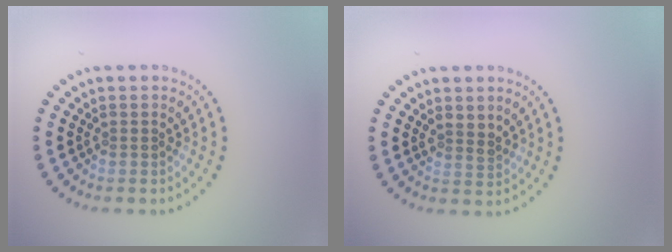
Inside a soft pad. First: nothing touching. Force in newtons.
{"total": 1.4, "press": 1.2, "slide": 0.7}